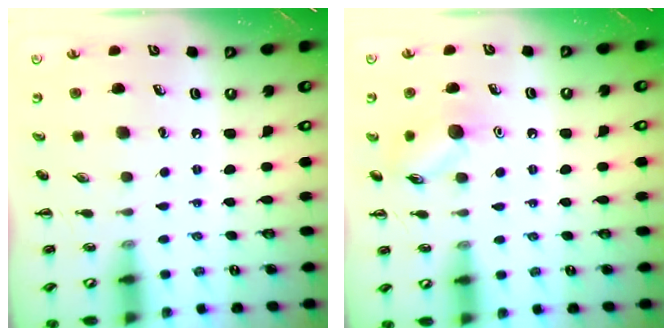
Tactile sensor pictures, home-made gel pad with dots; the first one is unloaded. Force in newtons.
{"total": 8.2, "press": 8.2, "slide": 0.7}